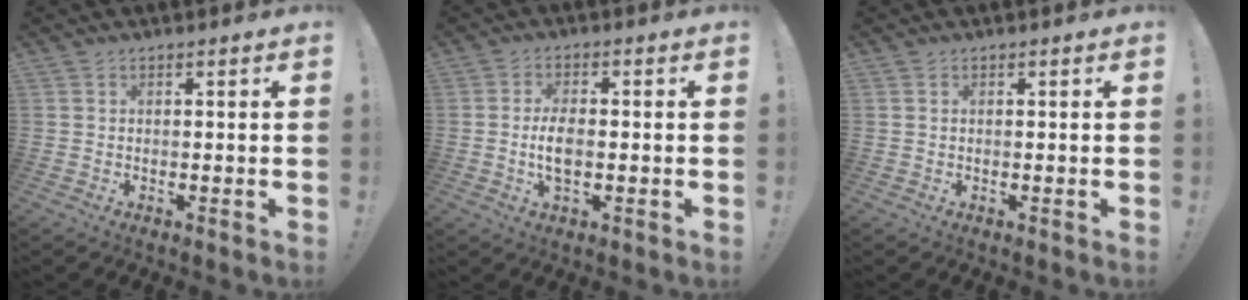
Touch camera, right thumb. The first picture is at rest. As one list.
[{"total": 6.1, "force": [-1.0, 2.8, 5.3], "torque": [-0.103, -0.004, -0.020]}, {"total": 0.0}]